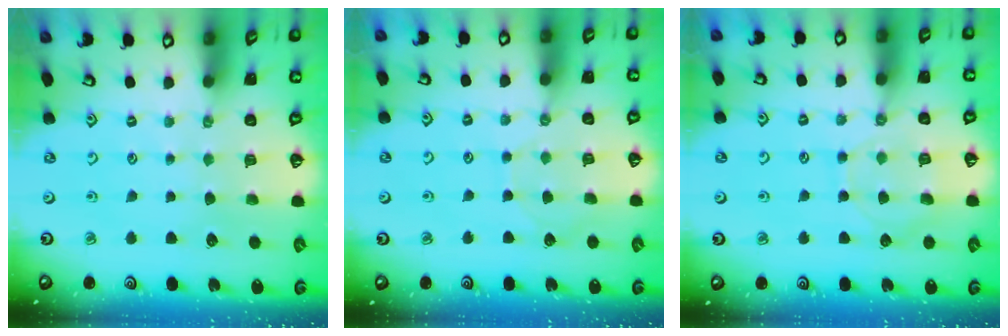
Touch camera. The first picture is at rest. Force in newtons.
{"total": 5.0, "press": 4.9, "slide": 0.6}
{"total": 8.8, "press": 8.8, "slide": 0.9}